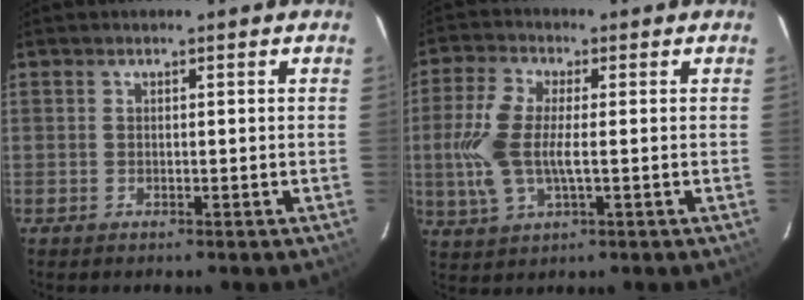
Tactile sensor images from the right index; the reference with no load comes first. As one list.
[{"total": 9.6, "force": [-0.6, 4.1, 8.6], "torque": [-0.197, 0.004, -0.013]}]